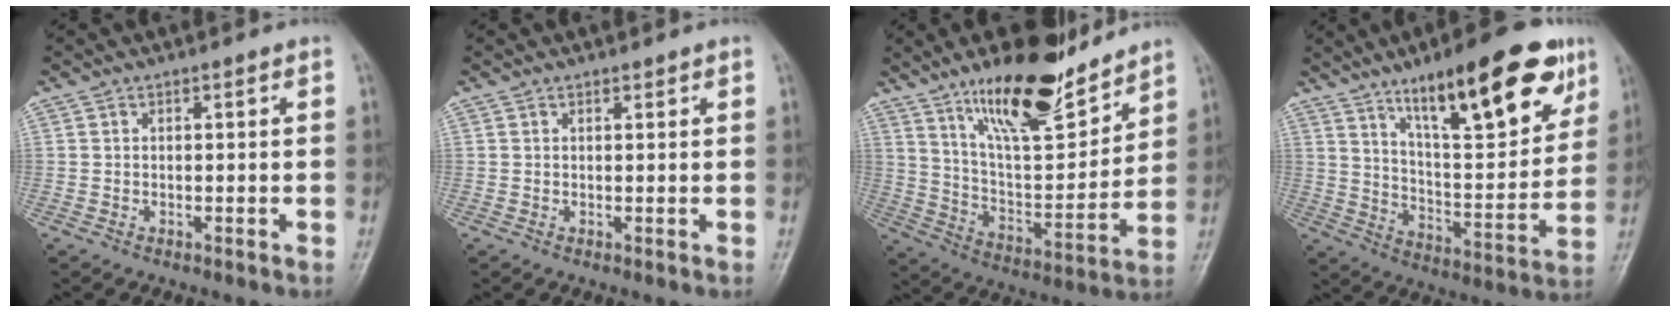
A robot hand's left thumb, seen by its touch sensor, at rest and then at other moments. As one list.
[{"total": 0.8, "force": [0.6, 0.4, 0.1], "torque": [0.005, -0.004, 0.006]}, {"total": 19.6, "force": [14.0, 6.3, 12.2], "torque": [-0.154, -0.086, 0.243]}, {"total": 23.1, "force": [13.4, 7.0, 17.4], "torque": [-0.223, -0.050, 0.214]}]